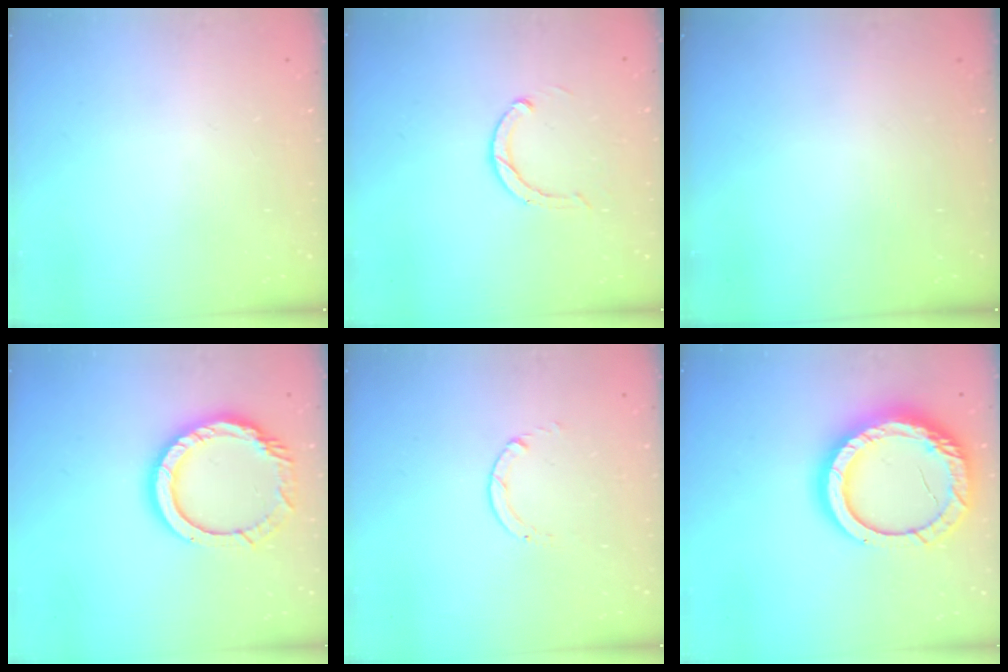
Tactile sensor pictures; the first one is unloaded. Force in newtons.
{"total": 2.9, "press": 2.9, "slide": 0.4}
{"total": 0.0}
{"total": 14.2, "press": 14.1, "slide": 1.3}
{"total": 0.6, "press": 0.5, "slide": 0.1}
{"total": 20.9, "press": 20.8, "slide": 2.6}